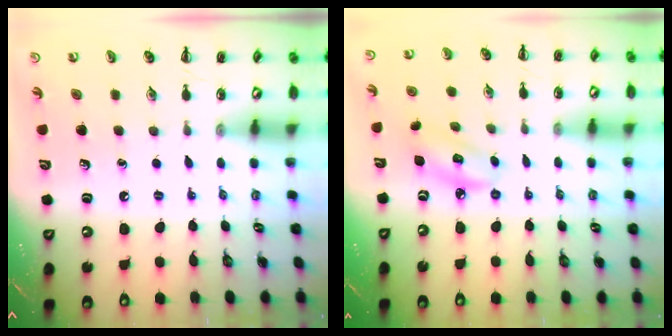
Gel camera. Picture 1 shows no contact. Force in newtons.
{"total": 4.9, "press": 4.8, "slide": 0.8}